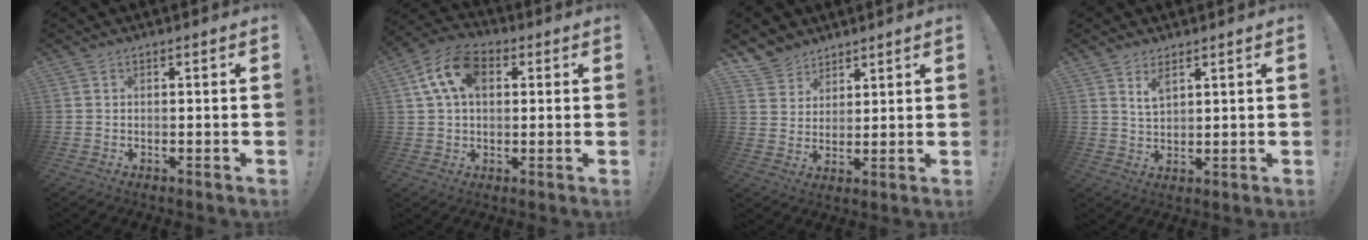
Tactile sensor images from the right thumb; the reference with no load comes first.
{"total": 12.7, "force": [4.1, 8.3, 8.8], "torque": [-0.152, 0.007, 0.078]}
{"total": 7.3, "force": [5.8, 4.4, 0.6], "torque": [-0.017, -0.044, 0.117]}
{"total": 4.3, "force": [3.0, 1.7, 2.7], "torque": [-0.035, -0.021, 0.050]}